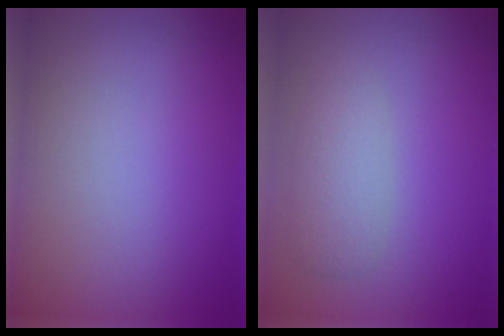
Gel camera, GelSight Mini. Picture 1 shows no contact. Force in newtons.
{"total": 2.3, "press": 2.3, "slide": 0.1}